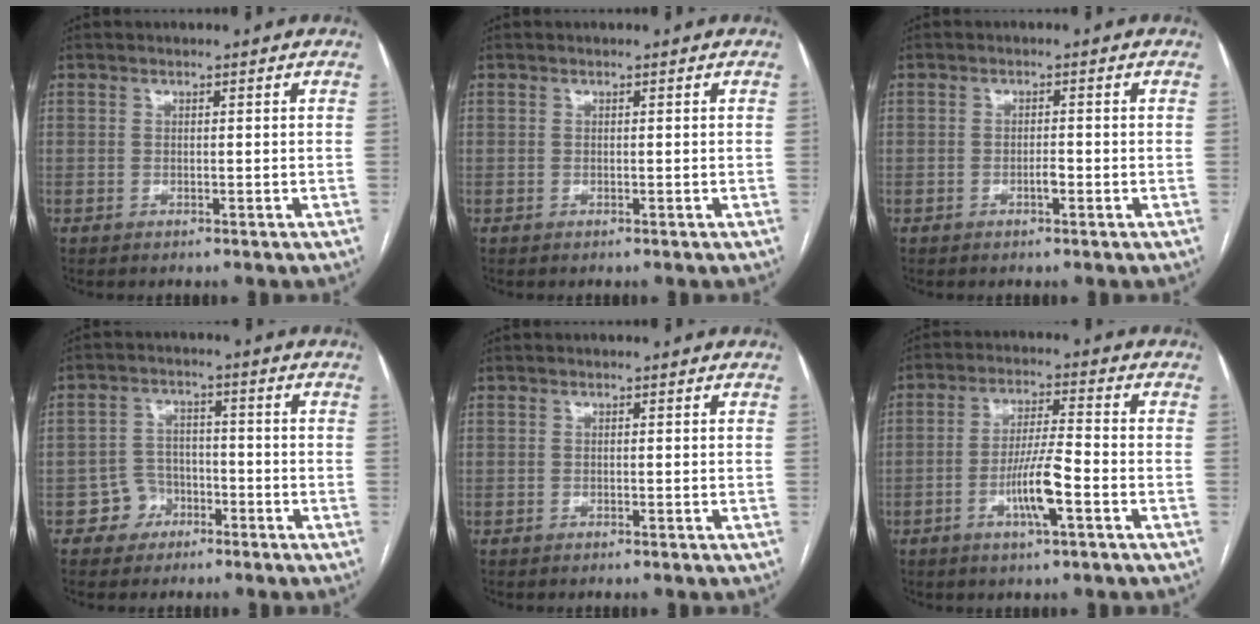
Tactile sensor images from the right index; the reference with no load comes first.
{"total": 0.0}
{"total": 1.5, "force": [-0.7, 0.4, 1.3], "torque": [-0.023, 0.002, -0.011]}
{"total": 4.6, "force": [-2.5, 3.9, 0.3], "torque": [0.004, 0.016, -0.041]}
{"total": 0.0}
{"total": 7.8, "force": [-3.0, 0.5, 7.2], "torque": [-0.136, -0.001, -0.055]}